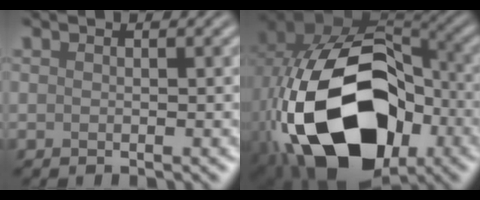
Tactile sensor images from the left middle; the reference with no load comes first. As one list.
[{"total": 20.6, "force": [-5.7, 13.5, 14.5], "torque": [-0.296, -0.047, -0.075]}]